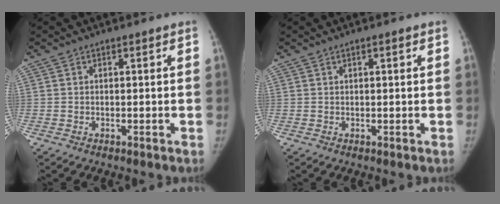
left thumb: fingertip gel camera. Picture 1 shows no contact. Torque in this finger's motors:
{"motor_torque": [-0.16, -0.02, -0.27, 0.08, -0.08]}